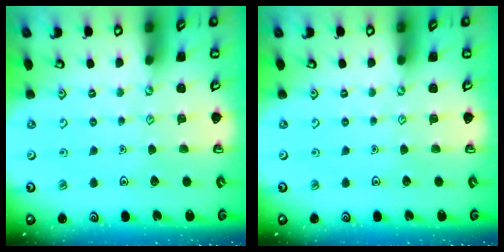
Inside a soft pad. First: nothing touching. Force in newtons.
{"total": 0.0}